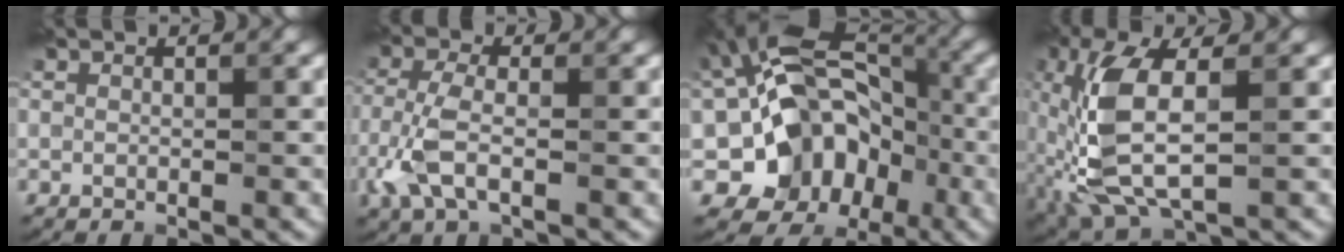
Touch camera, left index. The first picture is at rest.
{"total": 3.8, "force": [-1.5, 1.6, 3.2], "torque": [-0.083, 0.003, -0.036]}
{"total": 12.3, "force": [-2.6, 9.6, 7.2], "torque": [-0.096, 0.012, -0.055]}
{"total": 7.7, "force": [-0.8, 3.3, 6.9], "torque": [-0.172, 0.004, -0.016]}